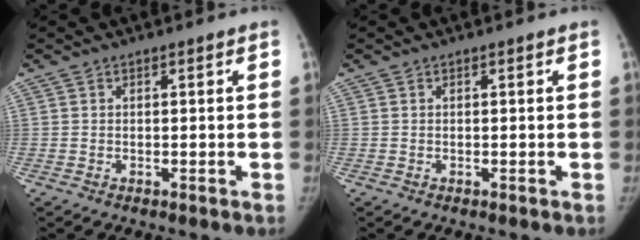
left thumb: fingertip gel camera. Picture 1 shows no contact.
{"total": 0.0}